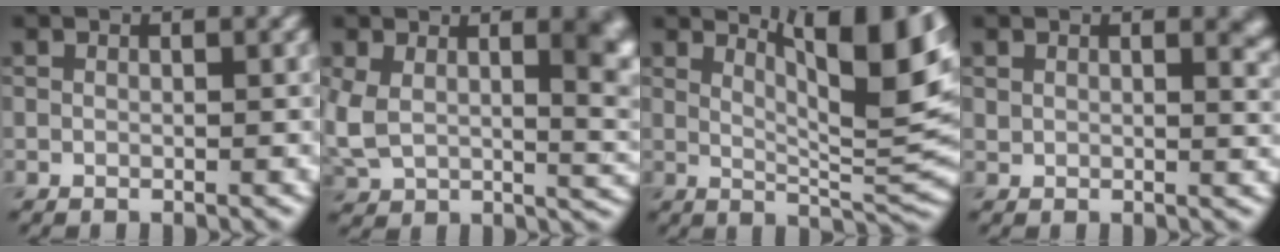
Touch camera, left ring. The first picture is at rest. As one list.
[{"total": 9.5, "force": [2.1, 5.2, 7.6], "torque": [-0.145, -0.025, 0.055]}, {"total": 10.9, "force": [5.2, 2.7, 9.2], "torque": [-0.121, 0.014, 0.084]}, {"total": 2.4, "force": [1.8, 1.1, 1.2], "torque": [-0.023, -0.003, 0.031]}]